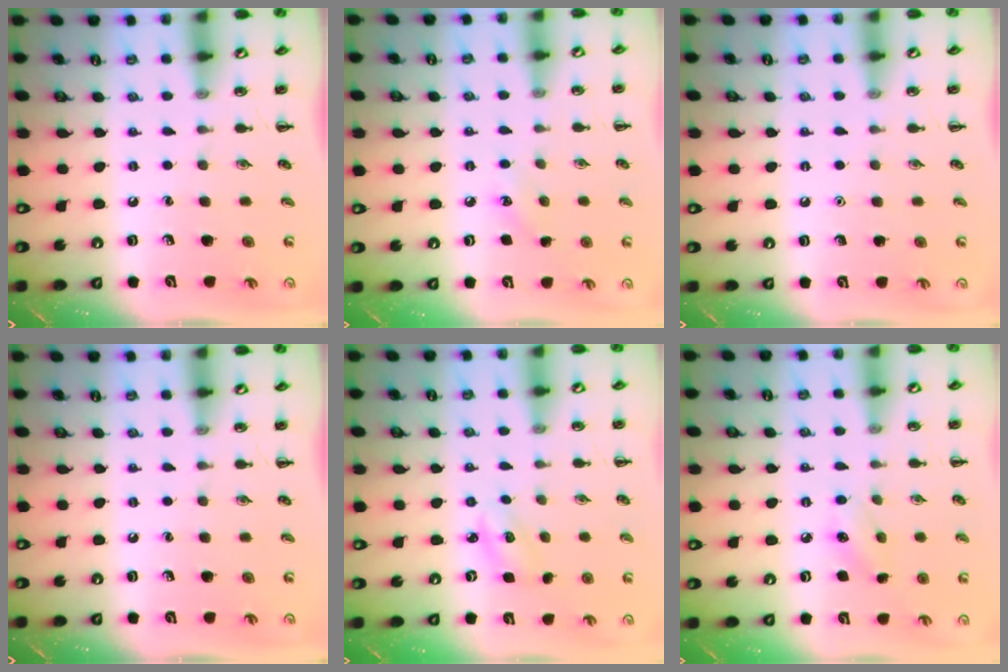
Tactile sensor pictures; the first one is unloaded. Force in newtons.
{"total": 5.2, "press": 5.0, "slide": 1.4}
{"total": 1.6, "press": 1.6, "slide": 0.1}
{"total": 0.0}
{"total": 3.2, "press": 3.1, "slide": 0.9}
{"total": 5.2, "press": 5.1, "slide": 1.3}